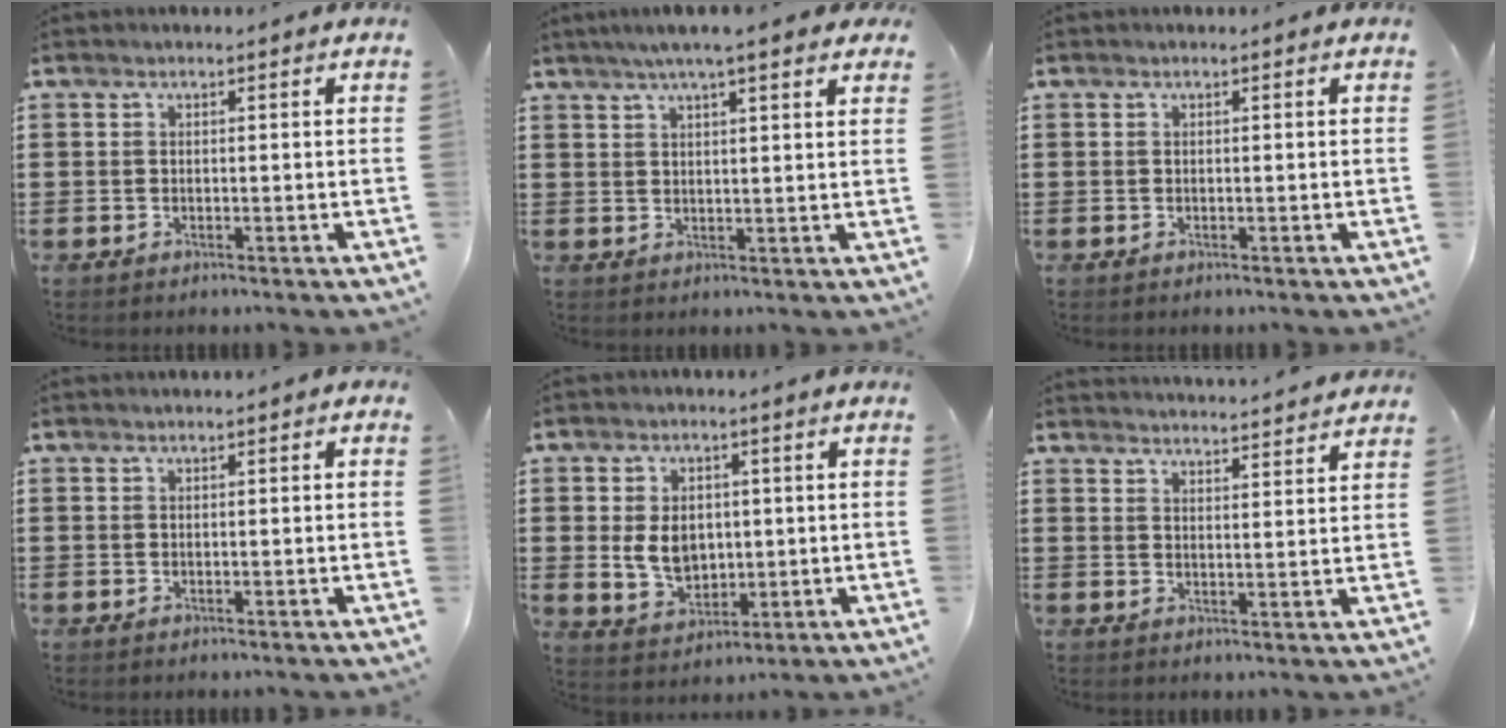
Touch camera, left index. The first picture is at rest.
{"total": 4.7, "force": [3.5, 0.3, 3.2], "torque": [-0.070, 0.001, 0.062]}
{"total": 0.0}
{"total": 0.0}
{"total": 6.0, "force": [0.4, 4.7, 3.8], "torque": [-0.075, 0.002, 0.001]}
{"total": 3.3, "force": [3.3, -0.6, -0.2], "torque": [-0.009, -0.023, 0.058]}